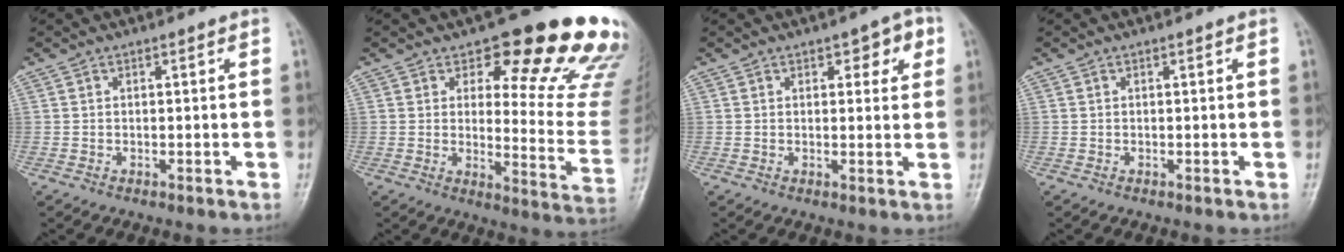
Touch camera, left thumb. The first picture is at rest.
{"total": 18.7, "force": [14.7, 6.2, 9.9], "torque": [-0.061, -0.125, 0.168]}
{"total": 4.8, "force": [2.2, 2.6, 3.4], "torque": [-0.012, -0.004, 0.022]}
{"total": 0.0}